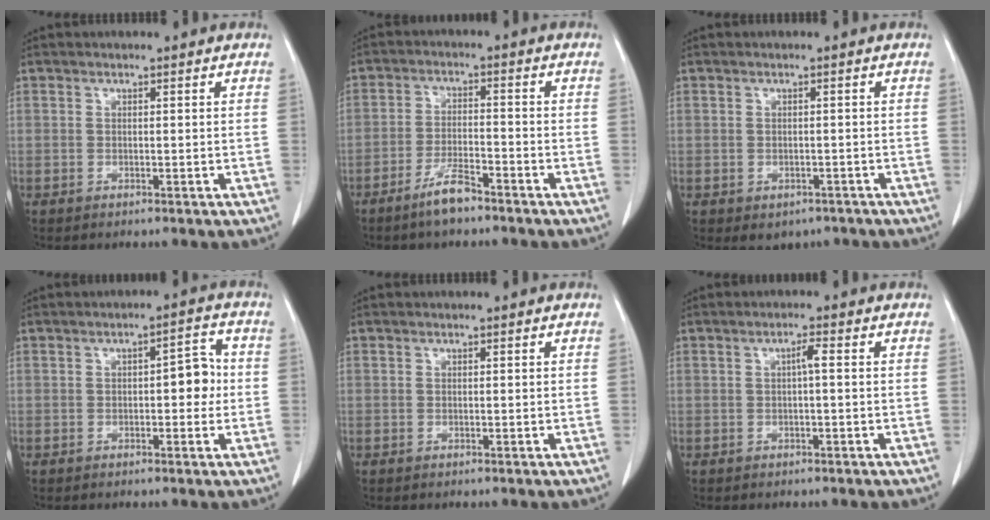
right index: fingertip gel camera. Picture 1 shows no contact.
{"total": 5.2, "force": [-4.0, 0.8, 3.2], "torque": [-0.064, -0.004, -0.075]}
{"total": 3.7, "force": [-2.5, 2.6, 1.0], "torque": [-0.002, 0.005, -0.027]}
{"total": 4.5, "force": [-0.2, 2.0, 4.1], "torque": [-0.048, 0.017, -0.004]}
{"total": 0.0}
{"total": 1.6, "force": [0.1, 0.1, 1.6], "torque": [-0.027, 0.004, 0.002]}